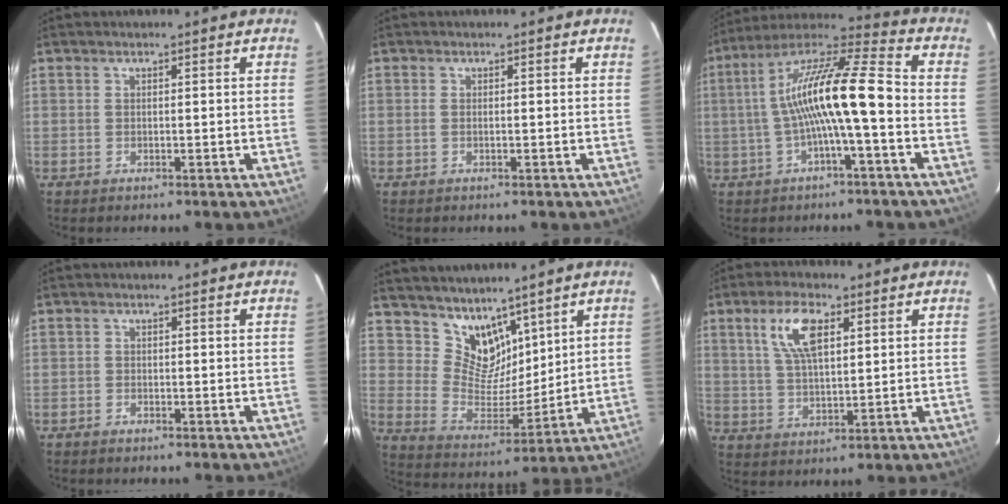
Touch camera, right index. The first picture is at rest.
{"total": 0.5, "force": [0.0, 0.3, 0.5], "torque": [-0.011, 0.001, 0.000]}
{"total": 14.9, "force": [-1.9, 1.7, 14.7], "torque": [-0.269, 0.024, -0.036]}
{"total": 1.0, "force": [-0.9, 0.5, 0.0], "torque": [-0.003, 0.005, -0.018]}
{"total": 10.3, "force": [7.7, 5.9, 3.4], "torque": [-0.058, -0.002, 0.156]}
{"total": 8.8, "force": [3.7, 3.6, 7.2], "torque": [-0.139, 0.012, 0.072]}